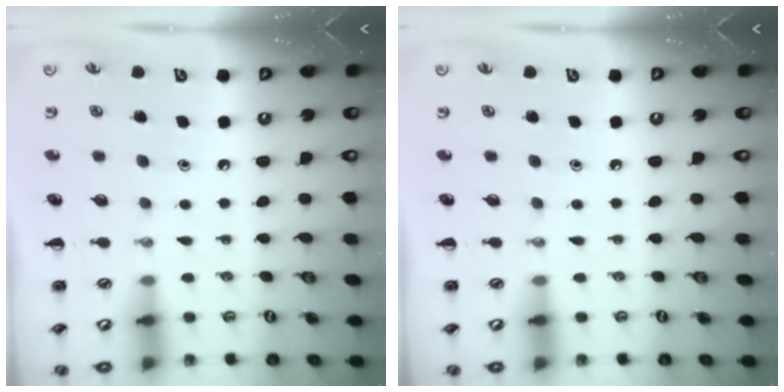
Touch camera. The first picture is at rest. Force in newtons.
{"total": 0.0}